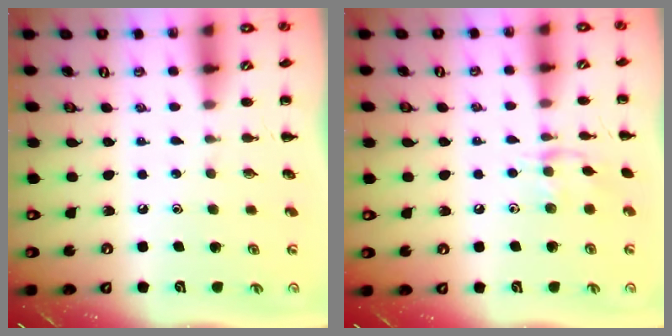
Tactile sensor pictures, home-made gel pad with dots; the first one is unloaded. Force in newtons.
{"total": 7.8, "press": 7.7, "slide": 1.0}